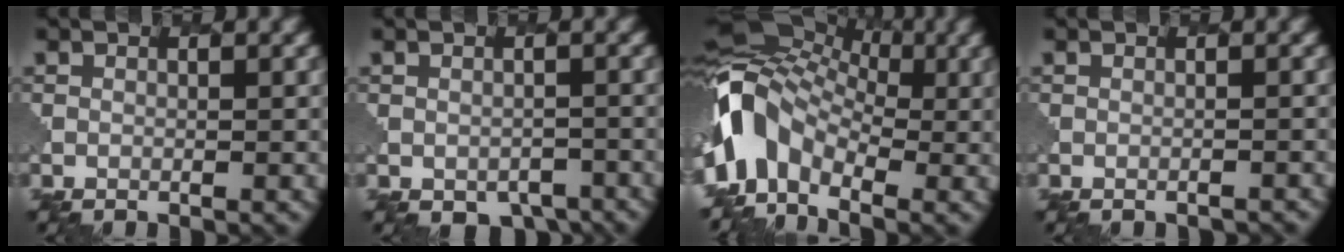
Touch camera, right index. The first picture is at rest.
{"total": 3.2, "force": [-2.2, 1.8, 1.3], "torque": [-0.015, -0.019, -0.019]}
{"total": 8.1, "force": [-1.8, 5.9, 5.3], "torque": [-0.098, 0.008, -0.055]}
{"total": 1.3, "force": [-1.2, 0.3, 0.5], "torque": [0.006, 0.001, -0.019]}